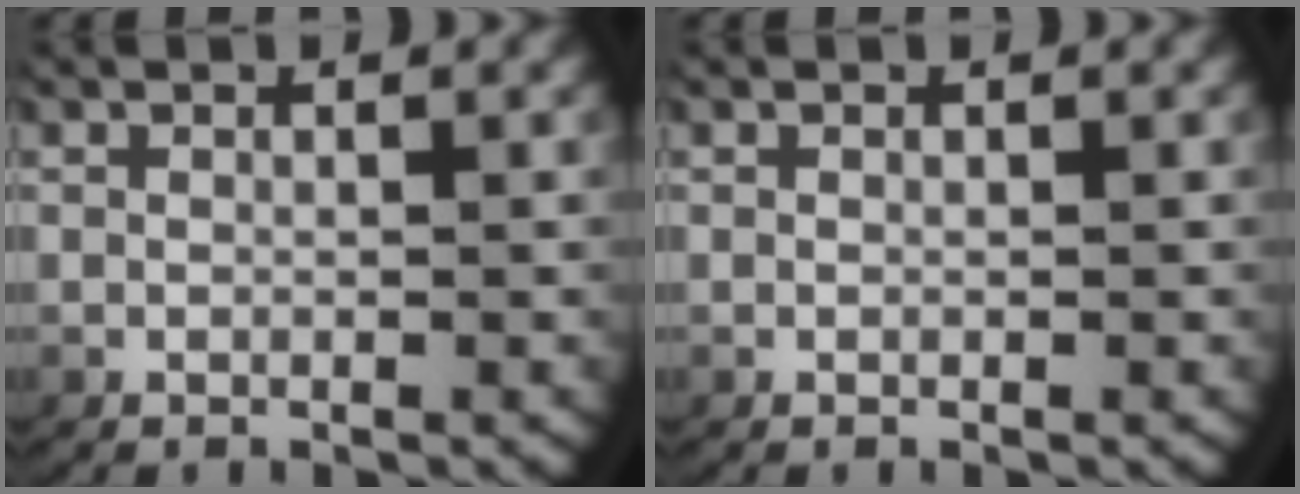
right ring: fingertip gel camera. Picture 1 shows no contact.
{"total": 0.0}